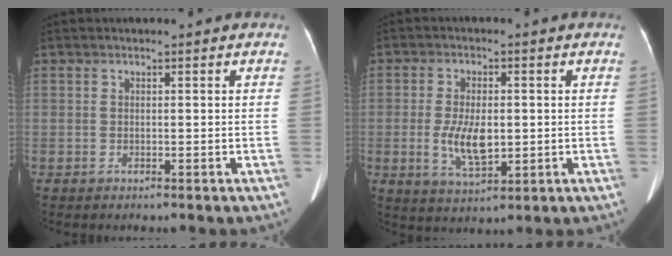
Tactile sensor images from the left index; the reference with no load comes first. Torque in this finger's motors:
{"motor_torque": [0.53, -0.34, 0.16, 0.04]}